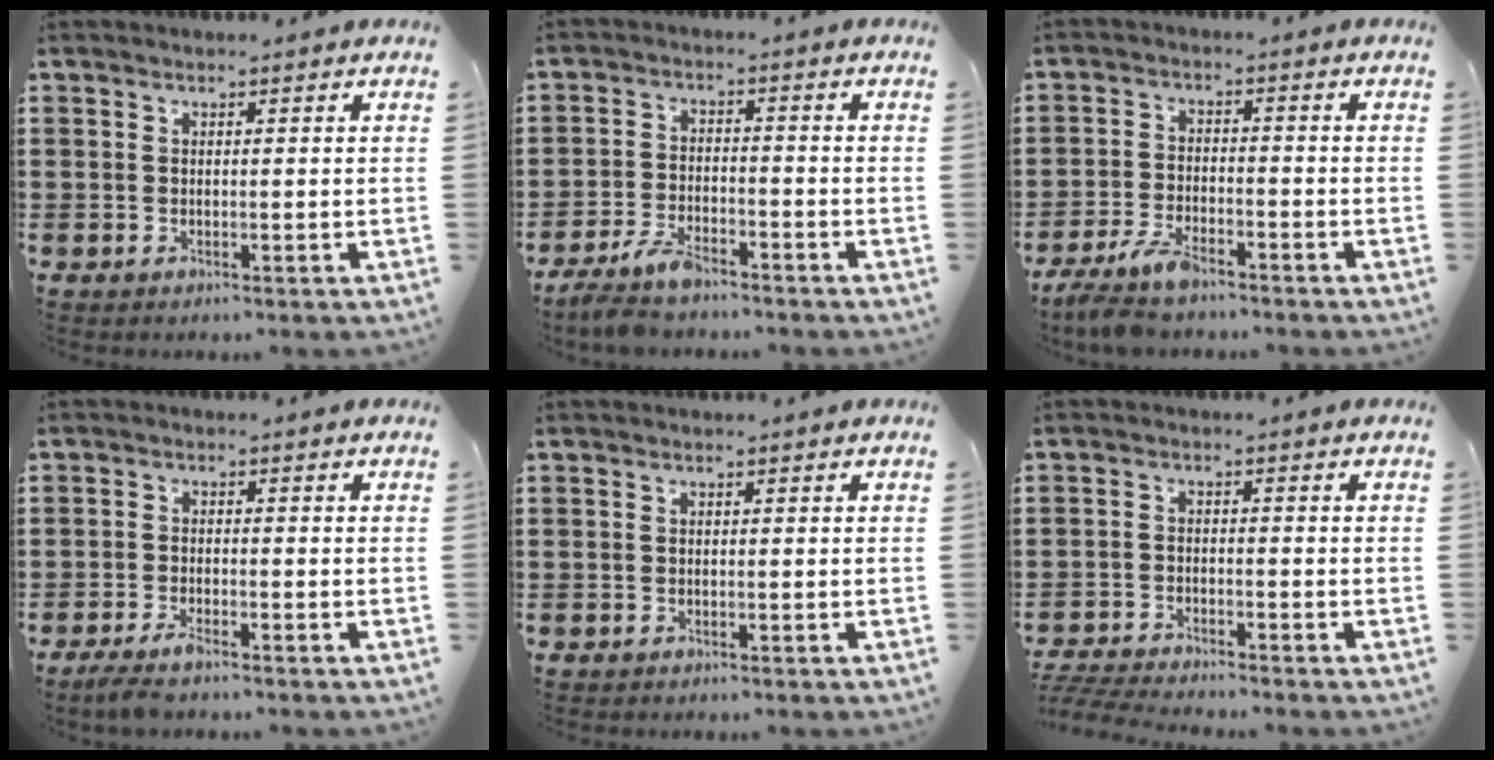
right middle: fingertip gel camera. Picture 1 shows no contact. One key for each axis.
{"total": 4.7, "fx": -4.1, "fy": 1.0, "fz": 2.1, "tx": -0.055, "ty": -0.005, "tz": -0.085}
{"total": 5.0, "fx": -4.2, "fy": 1.0, "fz": 2.4, "tx": -0.068, "ty": -0.009, "tz": -0.089}
{"total": 2.5, "fx": -2.0, "fy": 0.2, "fz": 1.5, "tx": -0.041, "ty": -0.004, "tz": -0.041}
{"total": 0.0}
{"total": 3.8, "fx": -3.7, "fy": -0.1, "fz": 0.7, "tx": -0.026, "ty": -0.008, "tz": -0.080}